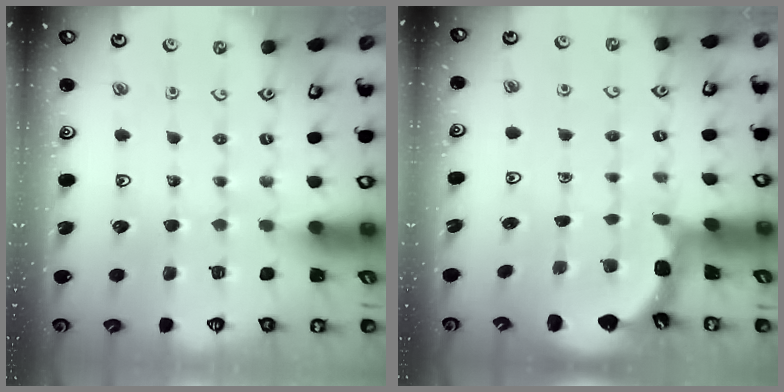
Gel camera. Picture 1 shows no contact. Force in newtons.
{"total": 2.0, "press": 2.0, "slide": 0.2}